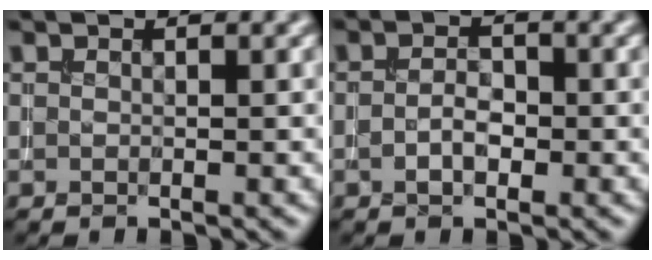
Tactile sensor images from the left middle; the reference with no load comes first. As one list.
[{"total": 1.9, "force": [-0.5, 1.0, 1.5], "torque": [-0.029, 0.002, -0.012]}]